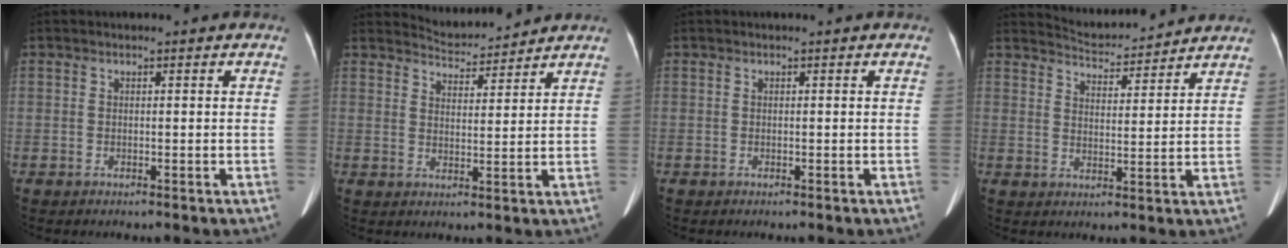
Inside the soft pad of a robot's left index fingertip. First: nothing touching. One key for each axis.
{"total": 5.5, "fx": 5.5, "fy": 0.3, "fz": -0.3, "tx": -0.006, "ty": 0.008, "tz": 0.088}
{"total": 0.0}
{"total": 8.0, "fx": 8.0, "fy": 0.6, "fz": 0.6, "tx": -0.021, "ty": 0.013, "tz": 0.121}